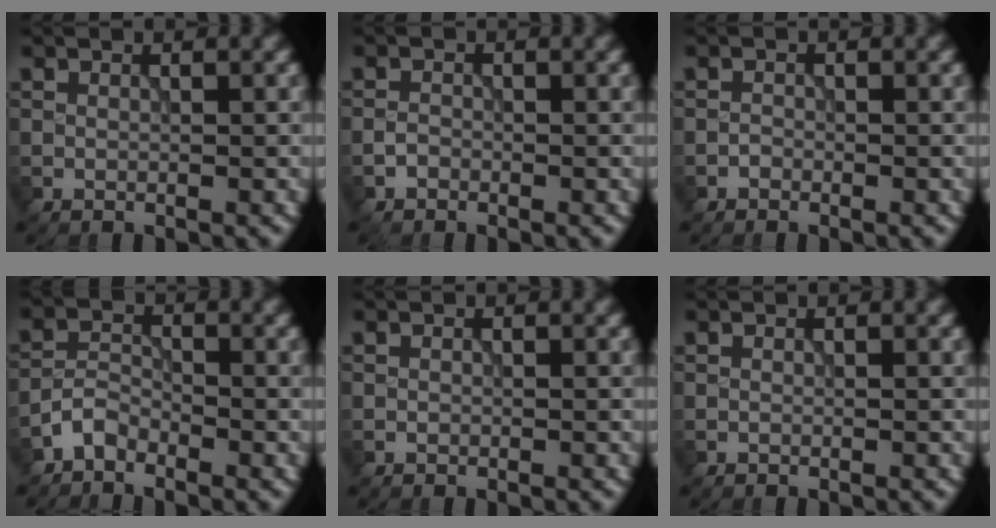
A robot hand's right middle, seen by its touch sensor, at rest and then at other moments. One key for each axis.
{"total": 0.7, "fx": -0.4, "fy": 0.5, "fz": 0.3, "tx": -0.004, "ty": 0.001, "tz": -0.011}
{"total": 0.6, "fx": -0.4, "fy": 0.3, "fz": 0.1, "tx": 0.001, "ty": -0.001, "tz": -0.010}
{"total": 2.1, "fx": -1.8, "fy": 0.9, "fz": 0.6, "tx": -0.008, "ty": 0.009, "tz": -0.043}
{"total": 0.0}
{"total": 0.0}